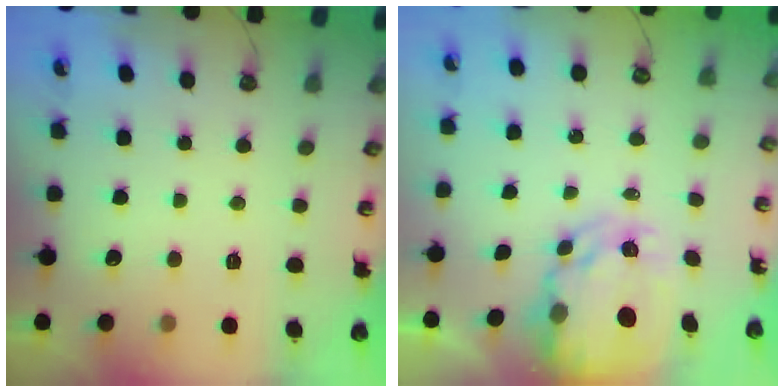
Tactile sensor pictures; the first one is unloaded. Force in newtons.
{"total": 8.6, "press": 8.6, "slide": 0.7}